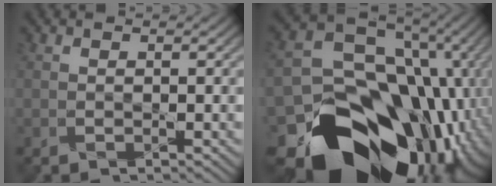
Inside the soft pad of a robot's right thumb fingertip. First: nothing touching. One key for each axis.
{"total": 21.5, "fx": -8.4, "fy": 16.5, "fz": 10.9, "tx": -0.239, "ty": -0.057, "tz": -0.121}